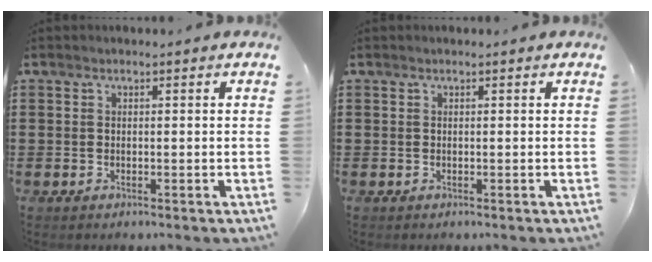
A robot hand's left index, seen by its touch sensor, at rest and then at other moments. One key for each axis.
{"total": 0.0}